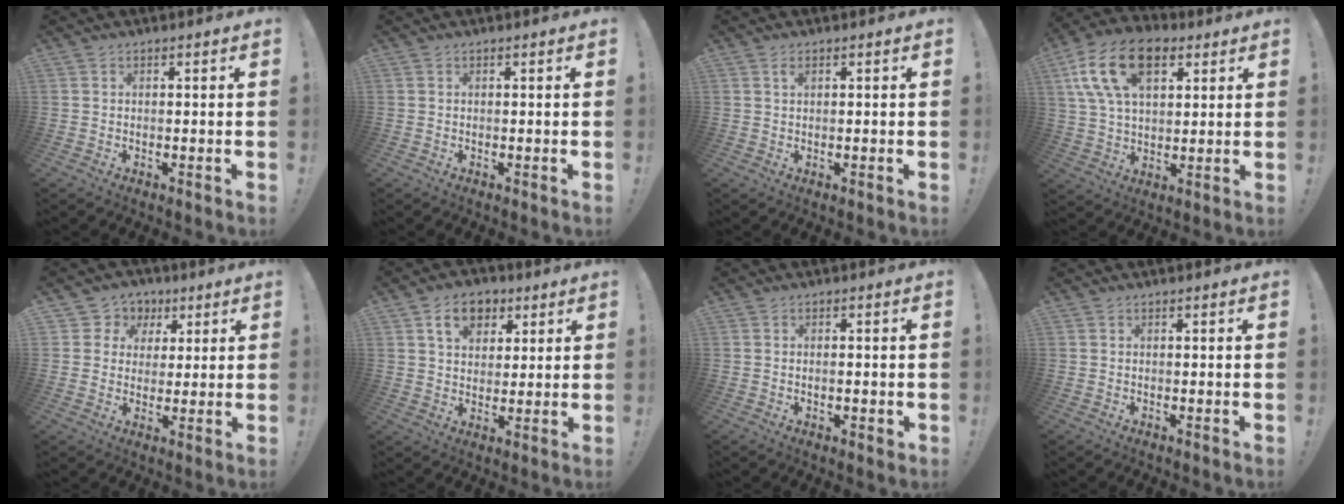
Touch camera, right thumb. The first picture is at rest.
{"total": 0.0}
{"total": 1.2, "force": [0.6, 0.5, 0.9], "torque": [-0.018, 0.003, 0.010]}
{"total": 18.4, "force": [8.1, 10.8, 12.5], "torque": [-0.236, -0.021, 0.144]}
{"total": 6.8, "force": [1.6, 6.5, 1.2], "torque": [-0.013, -0.010, 0.033]}
{"total": 11.9, "force": [5.5, 8.0, 6.9], "torque": [-0.103, -0.004, 0.103]}
{"total": 1.7, "force": [-0.4, 0.6, 1.5], "torque": [-0.023, 0.001, -0.008]}
{"total": 0.0}